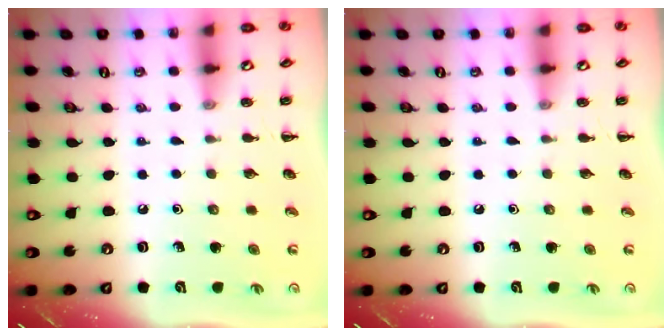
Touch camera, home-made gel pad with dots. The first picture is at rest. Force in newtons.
{"total": 0.0}